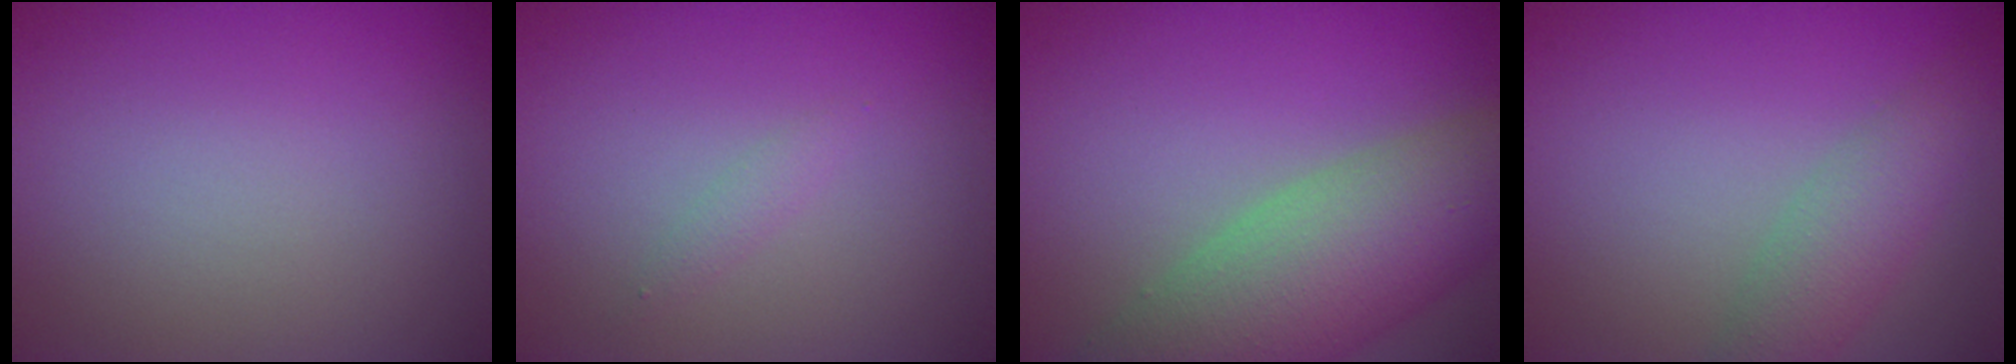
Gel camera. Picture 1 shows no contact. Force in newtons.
{"total": 0.8, "press": 0.8, "slide": 0.1}
{"total": 10.0, "press": 10.0, "slide": 0.7}
{"total": 3.6, "press": 3.6, "slide": 0.2}